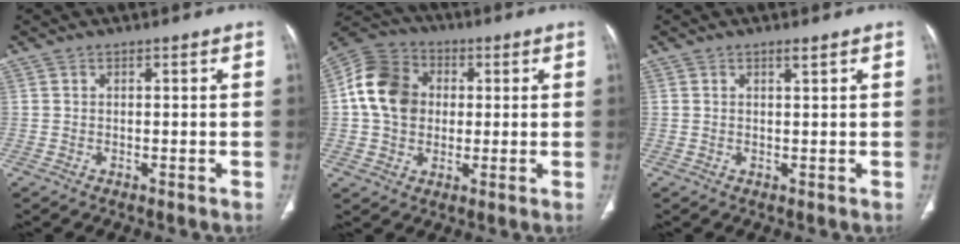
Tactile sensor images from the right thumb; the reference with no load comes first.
{"total": 12.9, "force": [1.1, 10.6, 7.1], "torque": [-0.116, 0.020, 0.010]}
{"total": 1.0, "force": [0.7, 0.0, 0.7], "torque": [-0.012, -0.005, 0.013]}